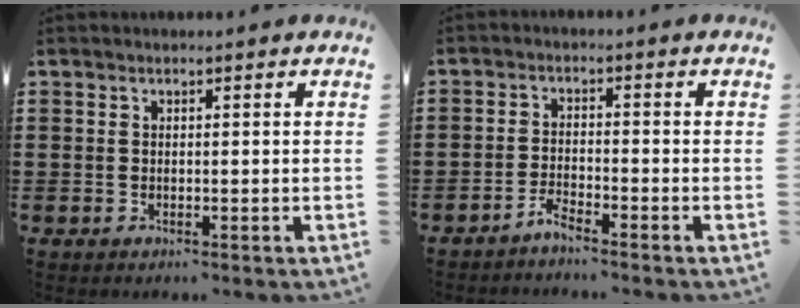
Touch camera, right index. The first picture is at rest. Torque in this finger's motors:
{"motor_torque": [0.08, -0.03, -0.54, -0.21]}